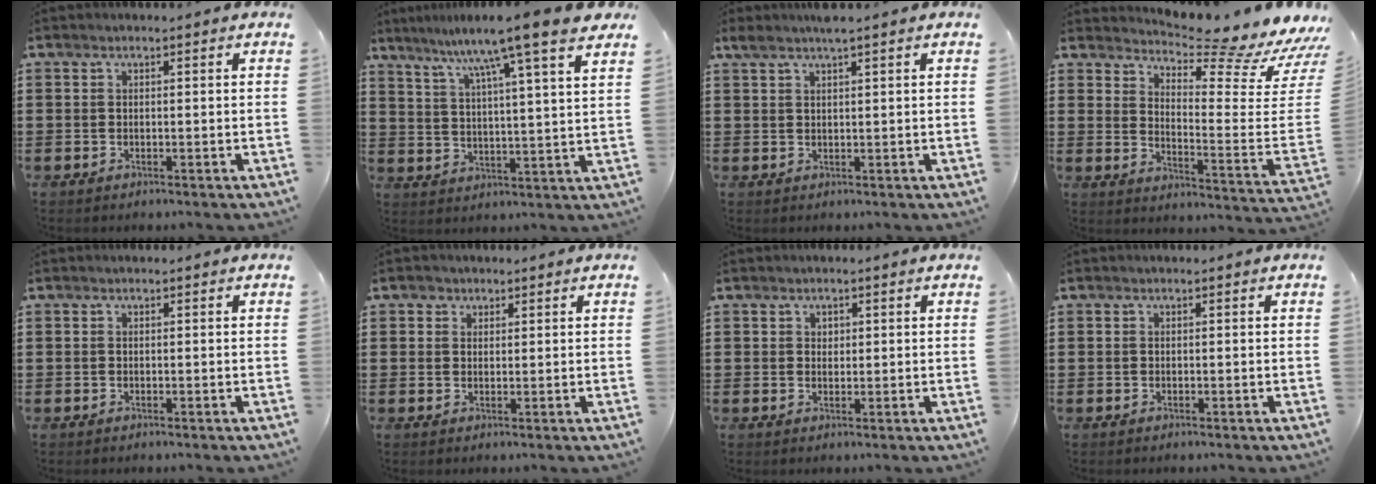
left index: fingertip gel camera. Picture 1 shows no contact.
{"total": 9.1, "force": [7.5, -1.2, 5.0], "torque": [-0.110, -0.051, 0.114]}
{"total": 2.5, "force": [1.9, -0.1, 1.6], "torque": [-0.036, 0.002, 0.034]}
{"total": 6.4, "force": [5.4, 0.4, 3.3], "torque": [-0.061, -0.068, 0.084]}
{"total": 0.0}
{"total": 1.7, "force": [1.1, 1.2, 0.1], "torque": [0.002, 0.002, 0.020]}
{"total": 1.2, "force": [0.6, 1.0, 0.4], "torque": [-0.002, 0.001, 0.011]}
{"total": 0.0}